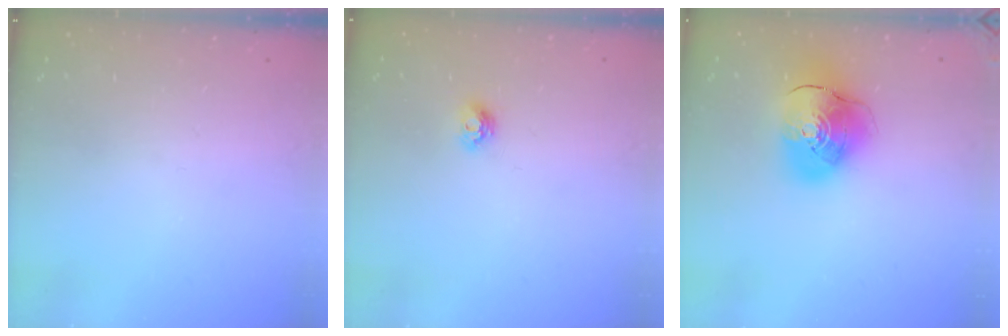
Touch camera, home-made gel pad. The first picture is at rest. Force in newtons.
{"total": 5.6, "press": 5.5, "slide": 0.7}
{"total": 14.4, "press": 14.2, "slide": 2.1}